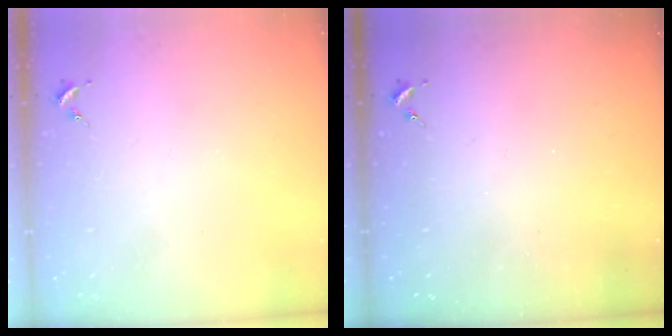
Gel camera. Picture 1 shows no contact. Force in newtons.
{"total": 0.0}